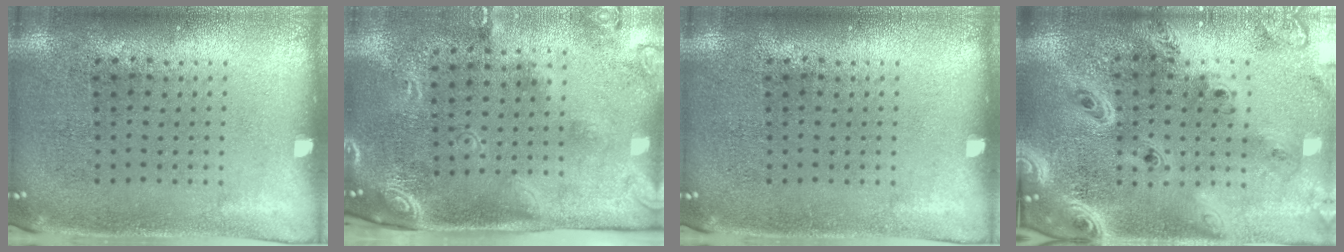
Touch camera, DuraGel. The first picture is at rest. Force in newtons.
{"total": 2.5, "press": 1.7, "slide": 1.8}
{"total": 0.0}
{"total": 3.9, "press": 3.0, "slide": 2.5}